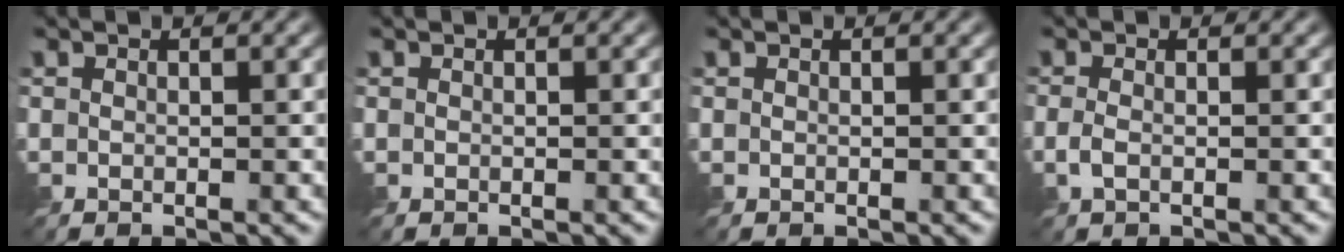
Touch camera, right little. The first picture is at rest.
{"total": 0.0}
{"total": 0.0}
{"total": 1.3, "force": [-0.4, 0.5, 1.1], "torque": [-0.027, -0.001, -0.012]}